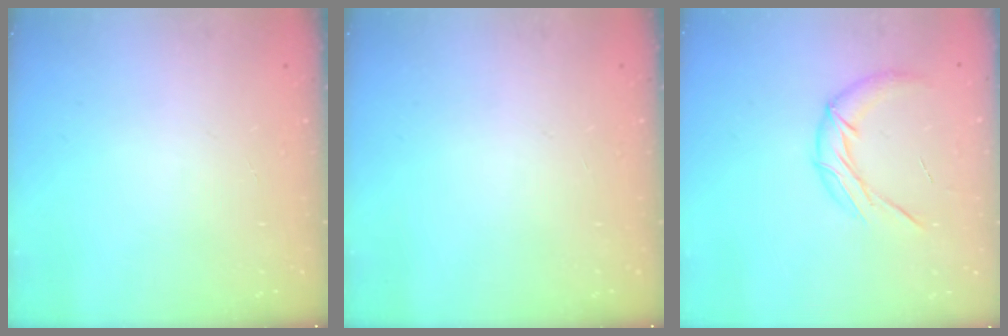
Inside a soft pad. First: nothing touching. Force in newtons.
{"total": 0.0}
{"total": 11.7, "press": 11.7, "slide": 1.3}